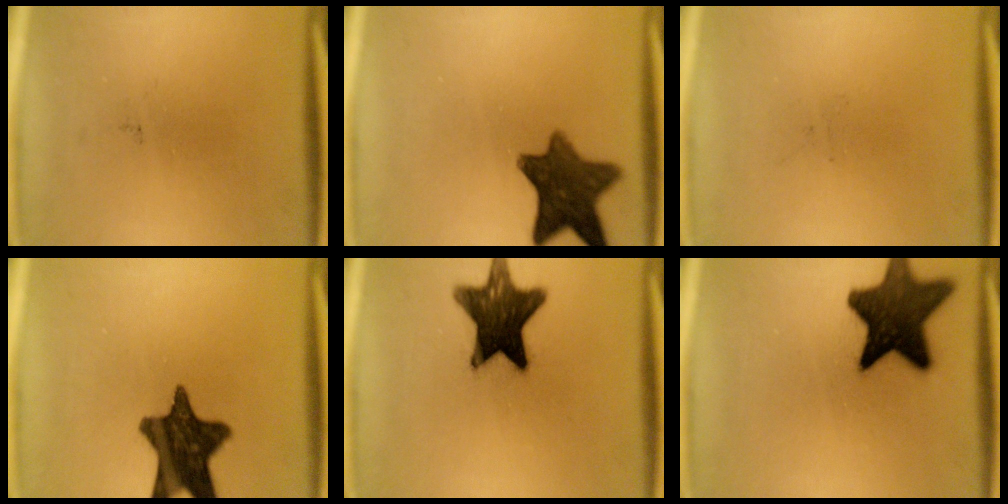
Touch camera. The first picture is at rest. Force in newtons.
{"total": 10.7}
{"total": 0.0}
{"total": 13.8}
{"total": 14.5}
{"total": 15.2}